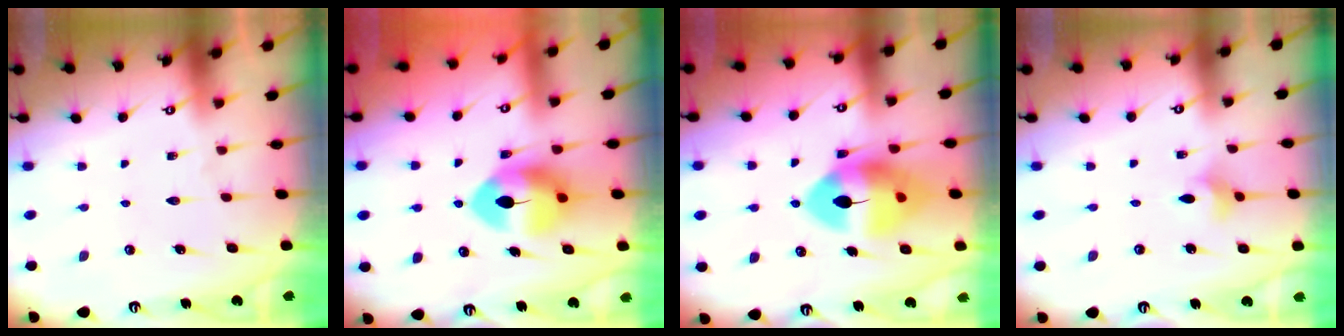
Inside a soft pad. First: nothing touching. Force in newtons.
{"total": 8.8, "press": 8.7, "slide": 1.0}
{"total": 12.5, "press": 12.3, "slide": 2.1}
{"total": 3.4, "press": 3.3, "slide": 0.8}